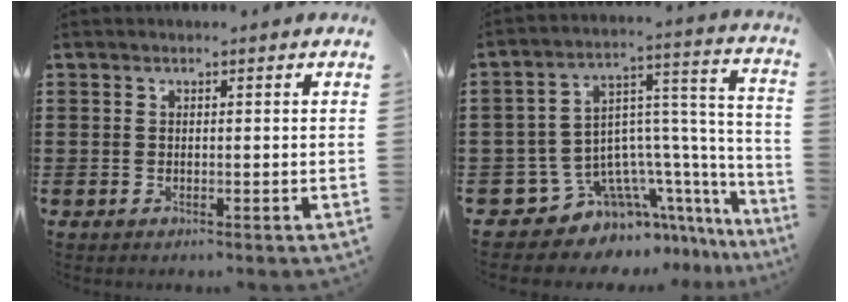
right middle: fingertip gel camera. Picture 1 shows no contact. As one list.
[{"total": 7.8, "force": [-5.0, 5.5, 2.4], "torque": [-0.080, -0.026, -0.091]}]